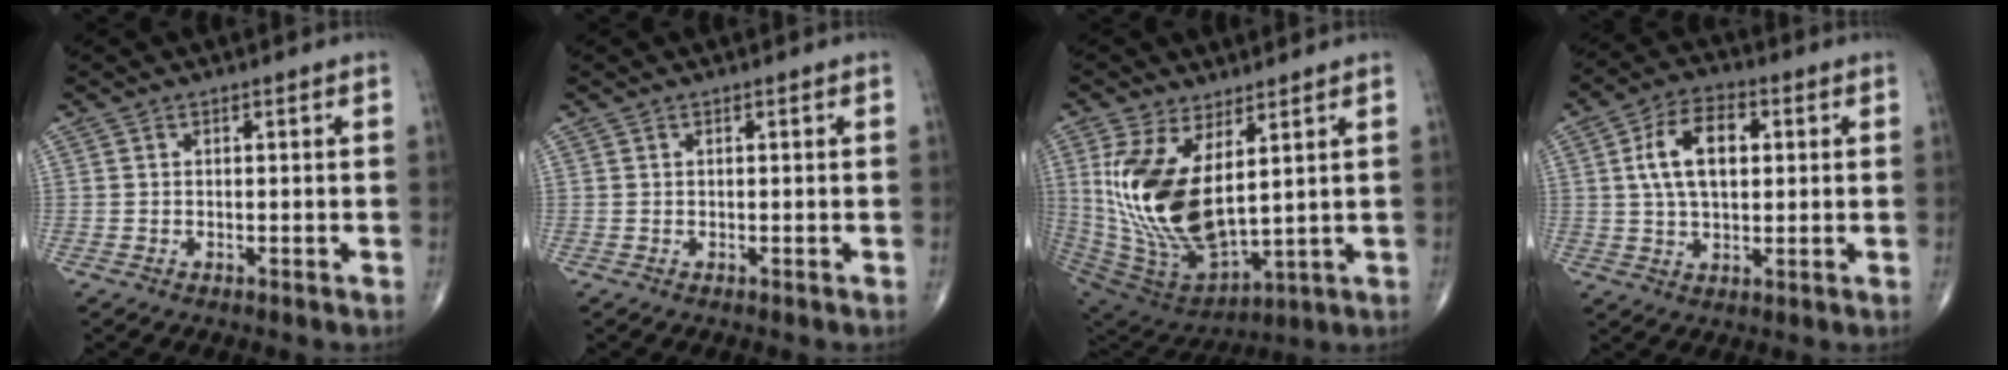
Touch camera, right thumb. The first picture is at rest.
{"total": 0.0}
{"total": 19.2, "force": [4.2, 9.3, 16.3], "torque": [-0.325, -0.035, 0.103]}
{"total": 11.1, "force": [2.1, 6.4, 8.8], "torque": [-0.144, 0.010, 0.033]}